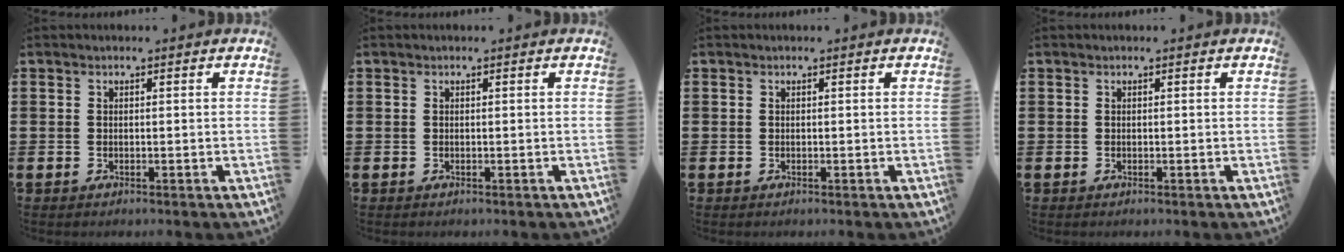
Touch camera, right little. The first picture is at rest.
{"total": 0.0}
{"total": 0.0}
{"total": 0.0}